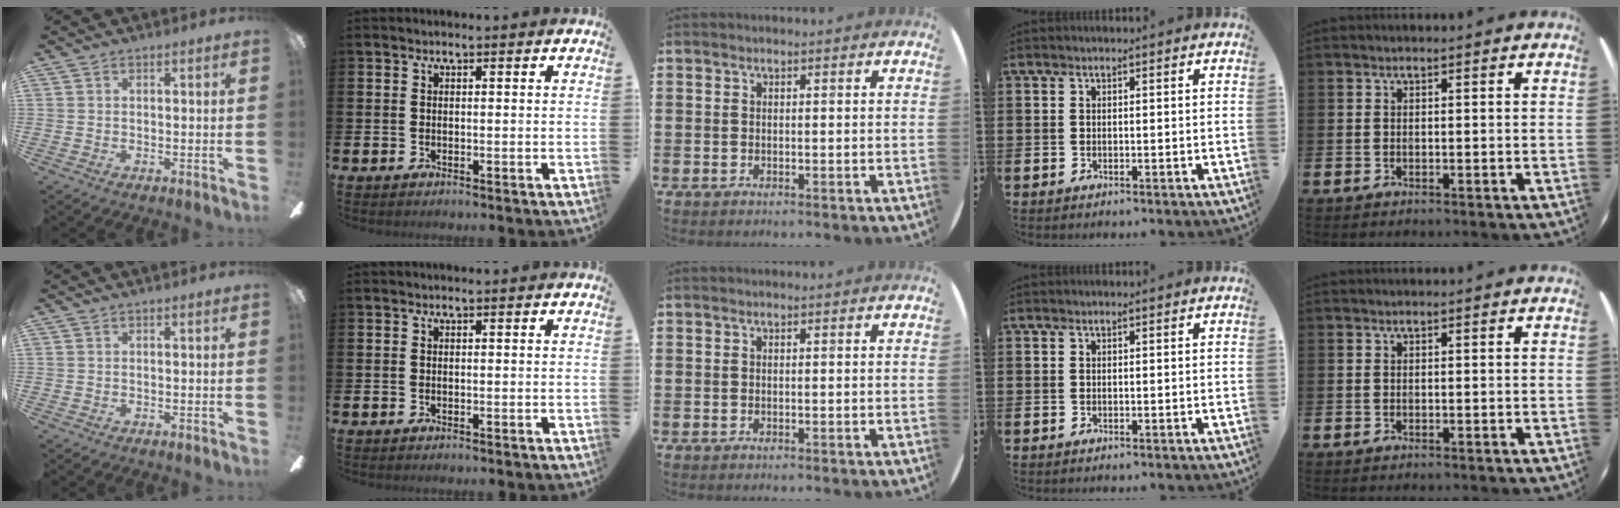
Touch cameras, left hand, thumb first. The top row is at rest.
{}